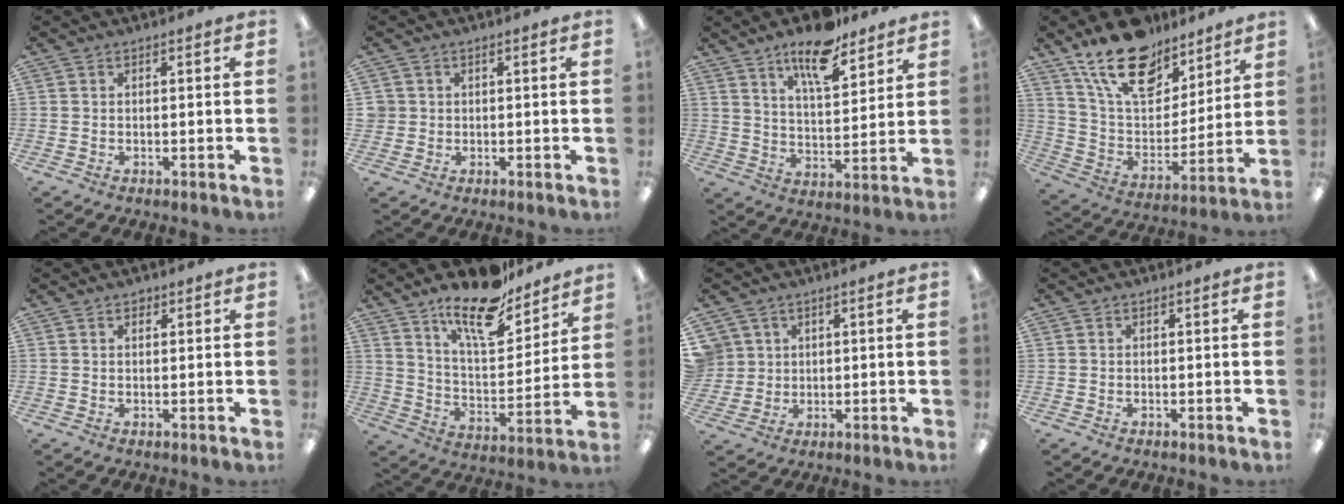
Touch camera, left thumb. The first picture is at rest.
{"total": 1.9, "force": [0.5, 1.9, 0.1], "torque": [-0.005, 0.002, 0.008]}
{"total": 12.7, "force": [9.7, 4.3, 7.1], "torque": [-0.106, -0.054, 0.165]}
{"total": 19.6, "force": [14.2, 9.7, 9.4], "torque": [-0.176, -0.079, 0.256]}
{"total": 1.1, "force": [0.8, 0.6, 0.5], "torque": [-0.003, -0.002, 0.013]}
{"total": 17.0, "force": [13.5, 5.7, 8.6], "torque": [-0.144, -0.088, 0.232]}
{"total": 4.8, "force": [2.1, 4.3, -0.3], "torque": [-0.007, -0.002, 0.041]}
{"total": 0.0}